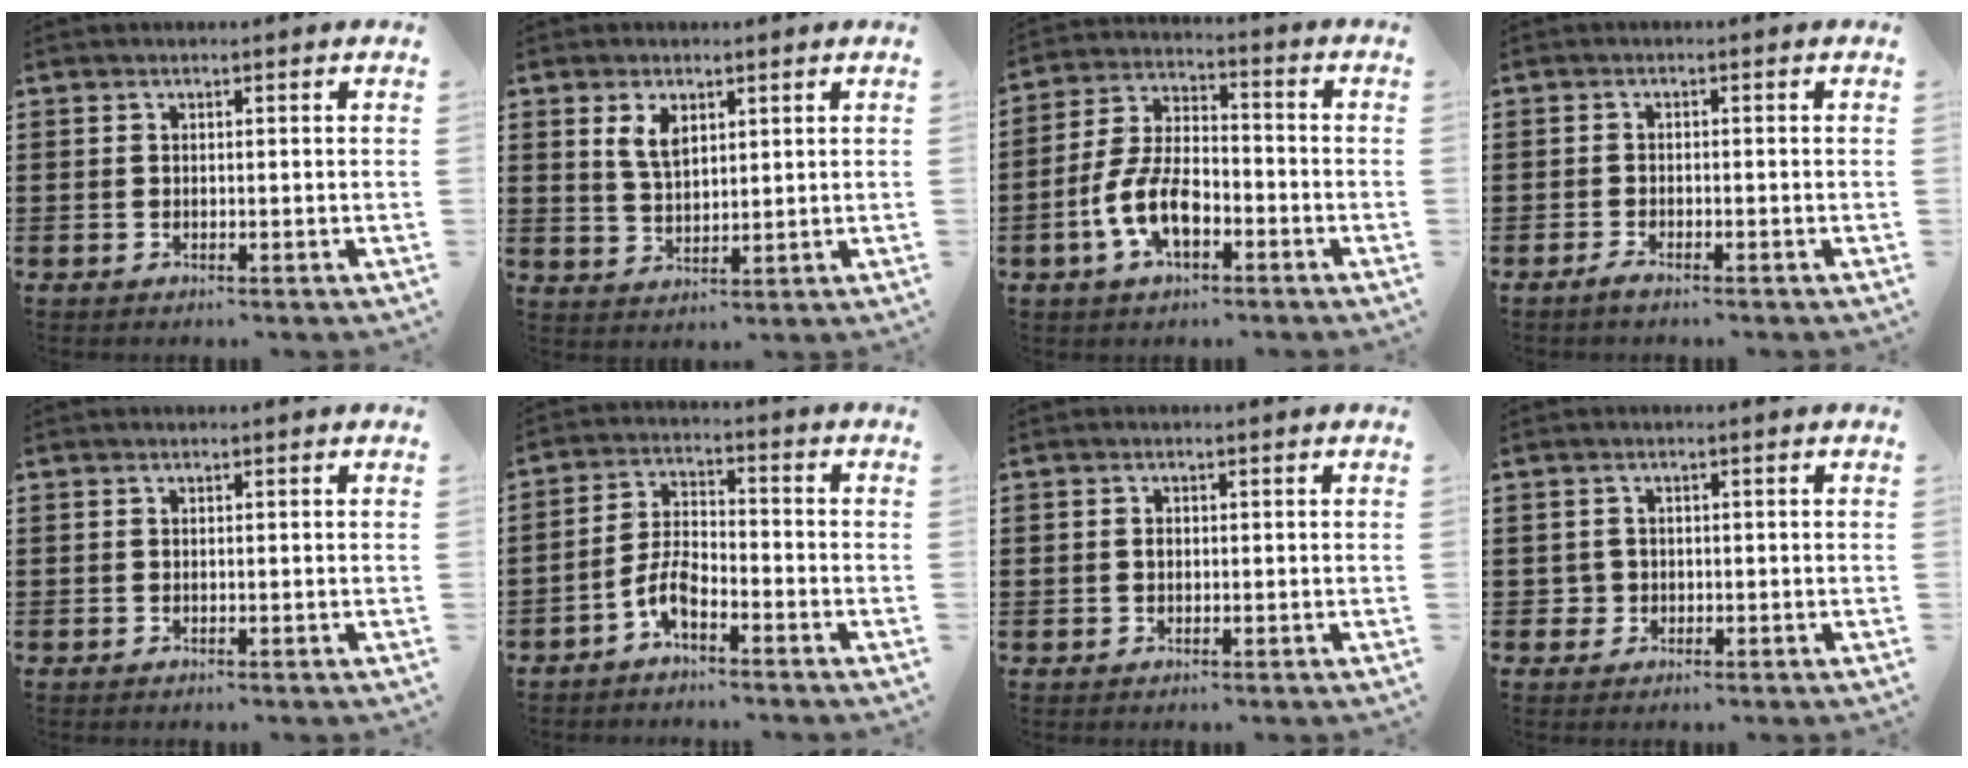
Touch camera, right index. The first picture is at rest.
{"total": 3.9, "force": [2.0, 2.0, 2.7], "torque": [-0.060, 0.006, 0.037]}
{"total": 8.7, "force": [-3.5, 4.4, 6.7], "torque": [-0.159, 0.001, -0.073]}
{"total": 1.4, "force": [-1.2, 0.1, 0.7], "torque": [-0.020, -0.004, -0.025]}
{"total": 0.0}
{"total": 5.4, "force": [-3.4, 2.0, 3.7], "torque": [-0.092, 0.003, -0.071]}
{"total": 0.8, "force": [0.0, 0.7, 0.4], "torque": [-0.010, 0.003, 0.001]}
{"total": 1.7, "force": [-0.4, 1.7, 0.3], "torque": [-0.011, 0.005, -0.011]}